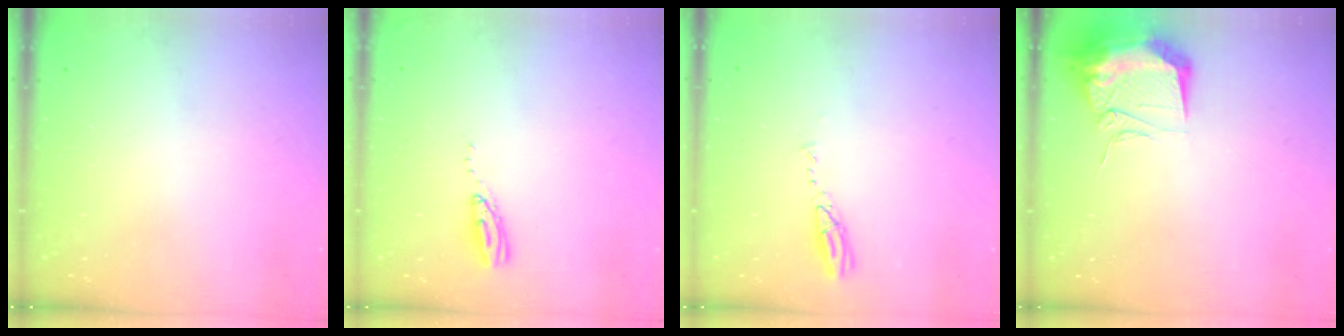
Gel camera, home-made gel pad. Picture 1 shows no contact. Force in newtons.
{"total": 5.0, "press": 5.0, "slide": 0.5}
{"total": 3.6, "press": 3.6, "slide": 0.2}
{"total": 12.6, "press": 12.5, "slide": 1.2}